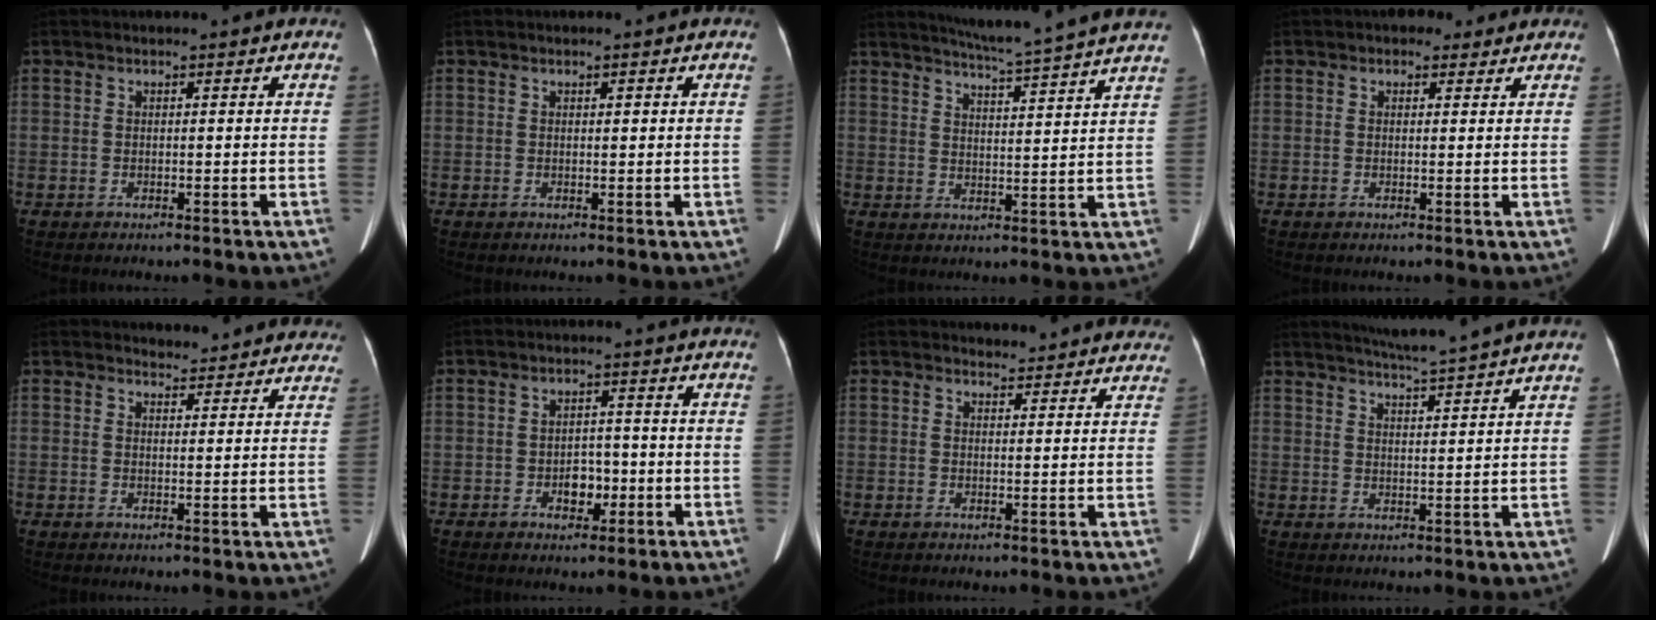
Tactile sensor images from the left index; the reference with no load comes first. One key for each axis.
{"total": 0.7, "fx": 0.3, "fy": 0.2, "fz": 0.6, "tx": -0.008, "ty": 0.000, "tz": 0.005}
{"total": 14.6, "fx": 13.0, "fy": -1.8, "fz": 6.4, "tx": -0.108, "ty": -0.022, "tz": 0.164}
{"total": 2.6, "fx": 1.7, "fy": 1.9, "fz": 0.8, "tx": -0.007, "ty": 0.013, "tz": 0.020}
{"total": 7.9, "fx": 7.6, "fy": 2.1, "fz": 0.7, "tx": 0.020, "ty": 0.002, "tz": 0.067}
{"total": 3.7, "fx": -1.3, "fy": 2.5, "fz": 2.5, "tx": -0.033, "ty": 0.009, "tz": -0.017}
{"total": 7.4, "fx": 7.1, "fy": 2.0, "fz": 0.8, "tx": 0.018, "ty": 0.003, "tz": 0.059}
{"total": 9.6, "fx": 8.5, "fy": -1.7, "fz": 4.0, "tx": -0.068, "ty": 0.004, "tz": 0.115}